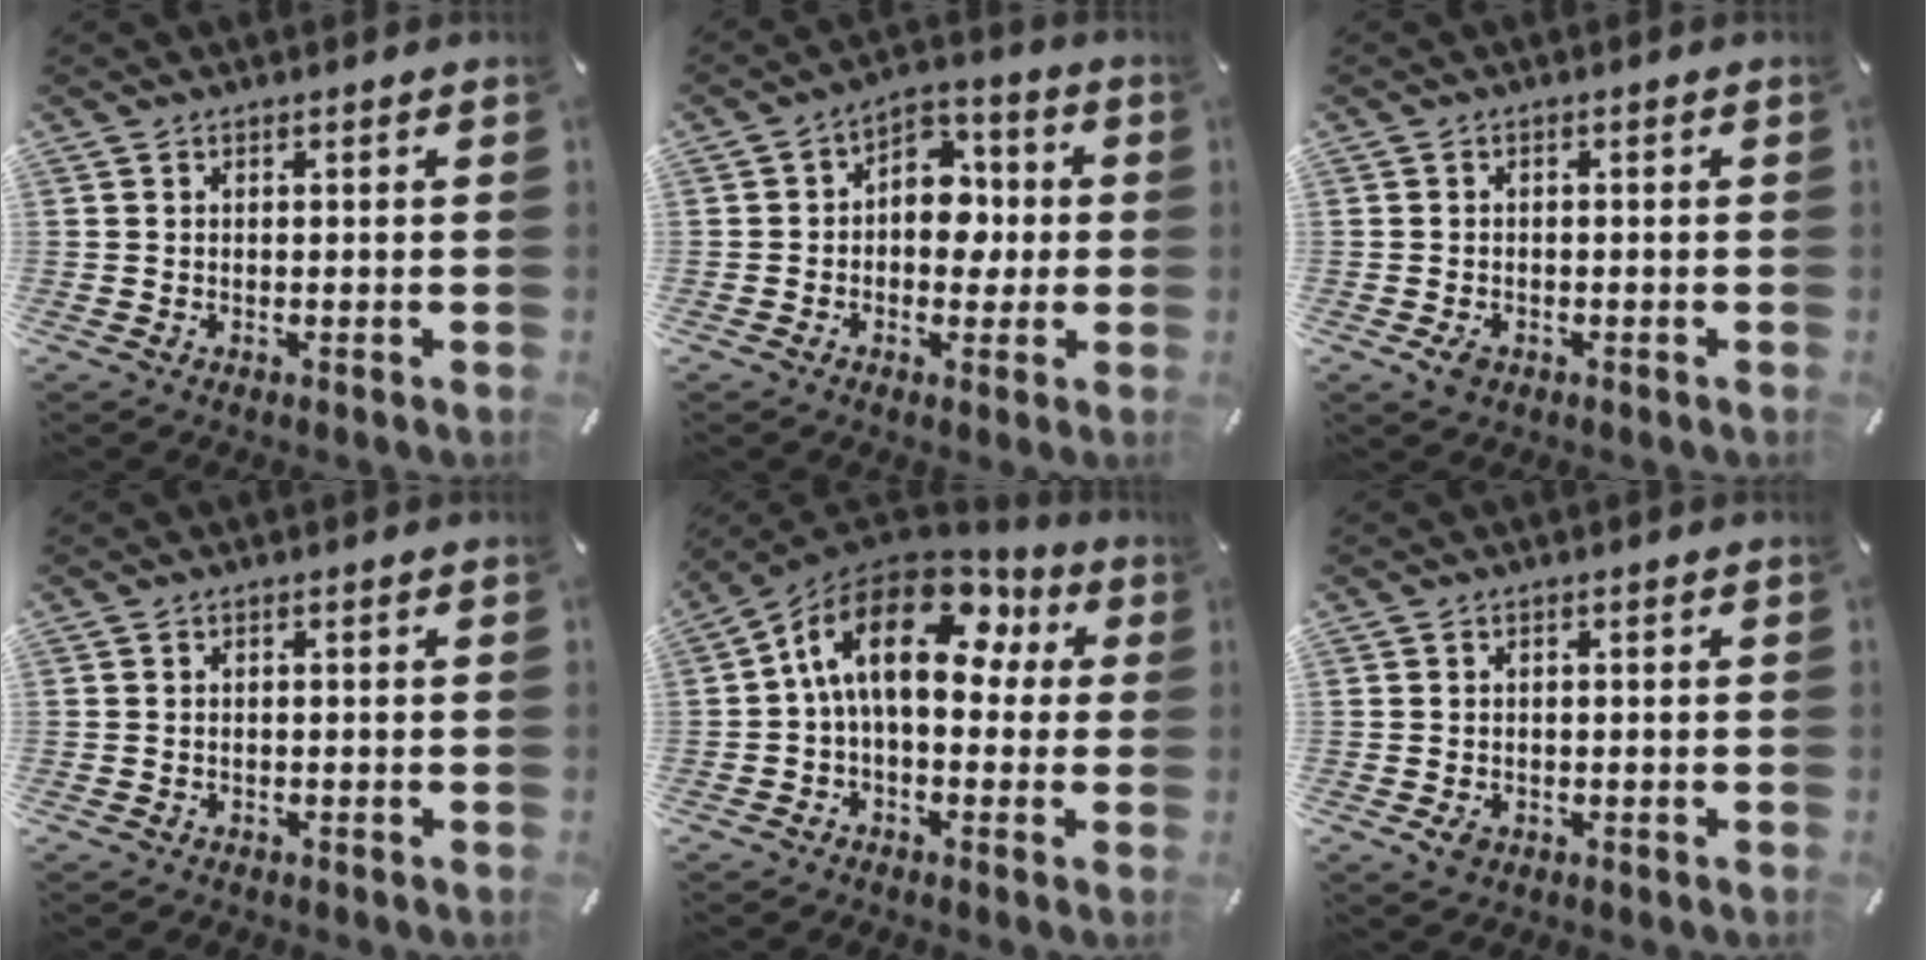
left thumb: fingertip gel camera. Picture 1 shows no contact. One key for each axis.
{"total": 9.0, "fx": -0.3, "fy": 7.2, "fz": 5.4, "tx": -0.075, "ty": 0.007, "tz": -0.007}
{"total": 2.6, "fx": -1.2, "fy": 1.9, "fz": 1.4, "tx": -0.030, "ty": 0.003, "tz": -0.024}
{"total": 0.9, "fx": -0.6, "fy": 0.6, "fz": 0.2, "tx": -0.003, "ty": 0.003, "tz": -0.015}
{"total": 17.8, "fx": 4.3, "fy": 10.2, "fz": 14.0, "tx": -0.272, "ty": -0.006, "tz": 0.067}
{"total": 2.4, "fx": -1.0, "fy": 1.9, "fz": 1.2, "tx": -0.019, "ty": 0.004, "tz": -0.017}